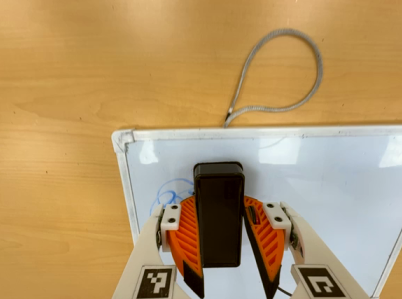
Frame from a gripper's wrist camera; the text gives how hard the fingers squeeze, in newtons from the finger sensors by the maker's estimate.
{"total": 9.6, "left": 10.4, "right": 8.7}